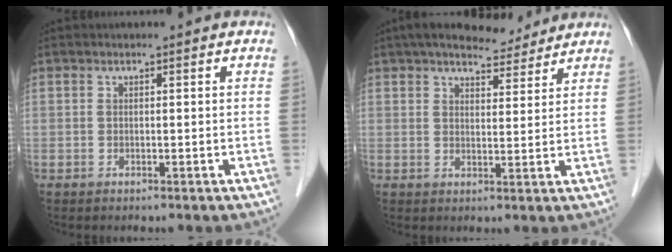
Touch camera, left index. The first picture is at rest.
{"total": 7.7, "force": [6.7, 2.0, 3.1], "torque": [-0.045, 0.008, 0.098]}